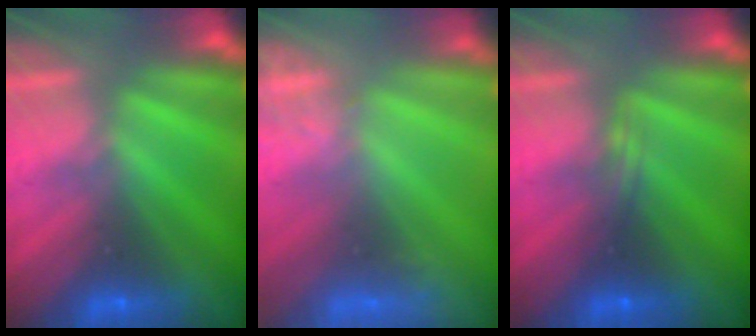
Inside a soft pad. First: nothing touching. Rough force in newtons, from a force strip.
{"total": 2.6}
{"total": 2.3}